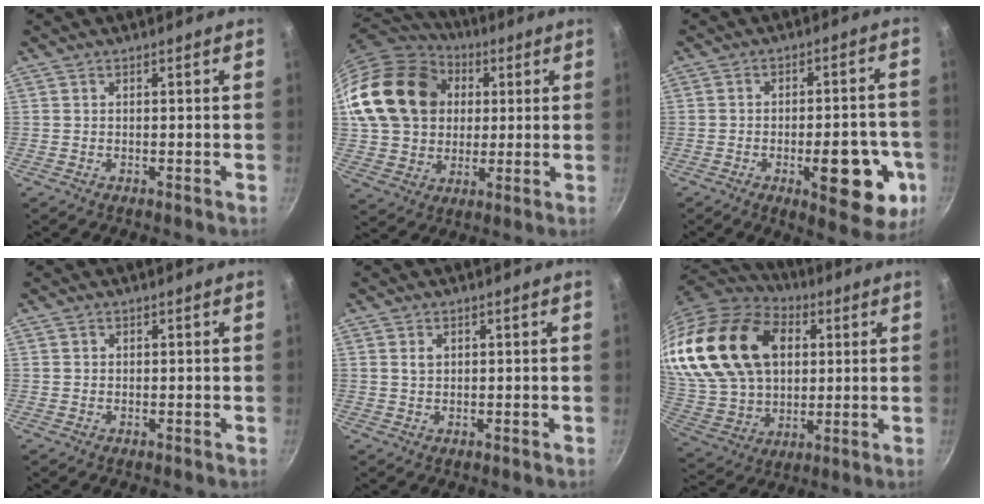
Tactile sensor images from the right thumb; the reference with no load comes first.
{"total": 21.4, "force": [4.7, 17.3, 11.6], "torque": [-0.191, 0.022, 0.091]}
{"total": 14.8, "force": [-5.0, 5.9, 12.7], "torque": [-0.120, 0.017, -0.063]}
{"total": 0.7, "force": [0.3, 0.7, 0.1], "torque": [0.001, 0.003, 0.002]}
{"total": 1.7, "force": [0.6, 1.2, 1.1], "torque": [-0.016, 0.001, 0.011]}
{"total": 30.7, "force": [9.6, 20.8, 20.4], "torque": [-0.397, 0.002, 0.182]}